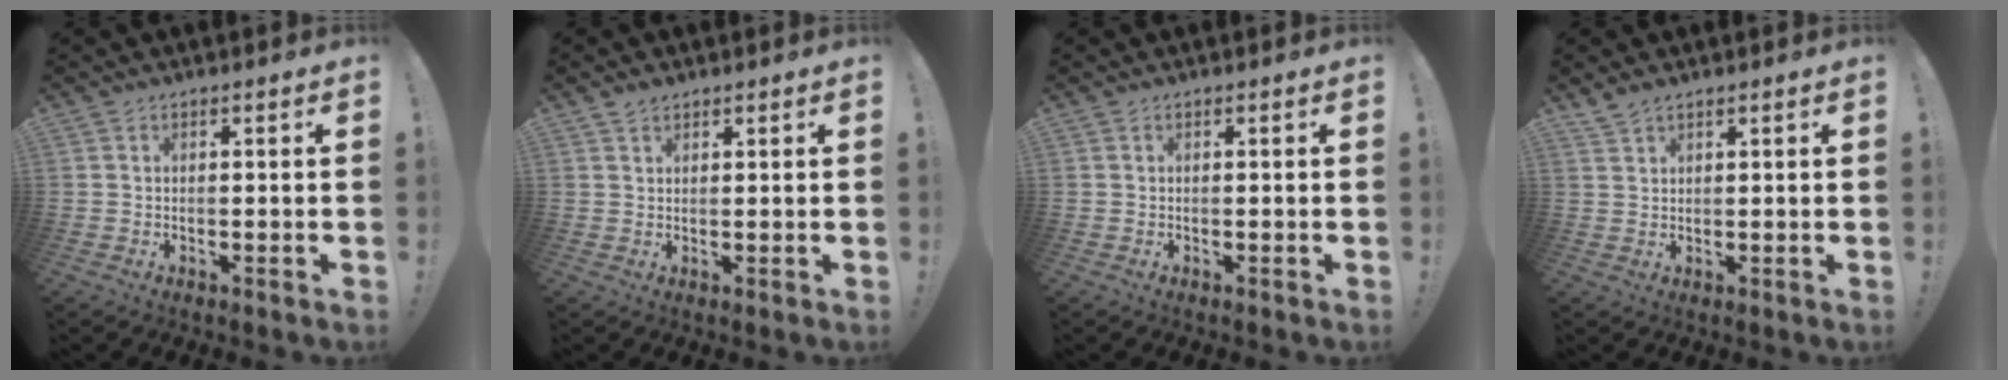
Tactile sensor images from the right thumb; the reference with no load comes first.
{"total": 1.9, "force": [1.5, 0.9, 0.7], "torque": [-0.008, -0.007, 0.028]}
{"total": 0.0}
{"total": 2.6, "force": [2.3, 0.8, 0.9], "torque": [-0.015, -0.015, 0.042]}